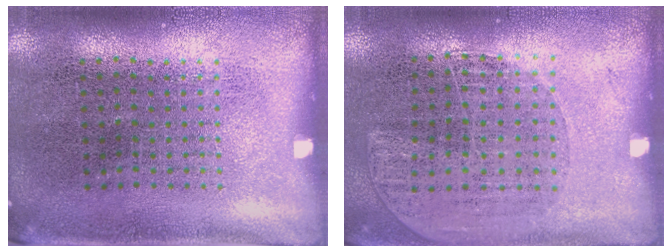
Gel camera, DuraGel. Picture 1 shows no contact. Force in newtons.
{"total": 1.1, "press": 1.1, "slide": 0.4}